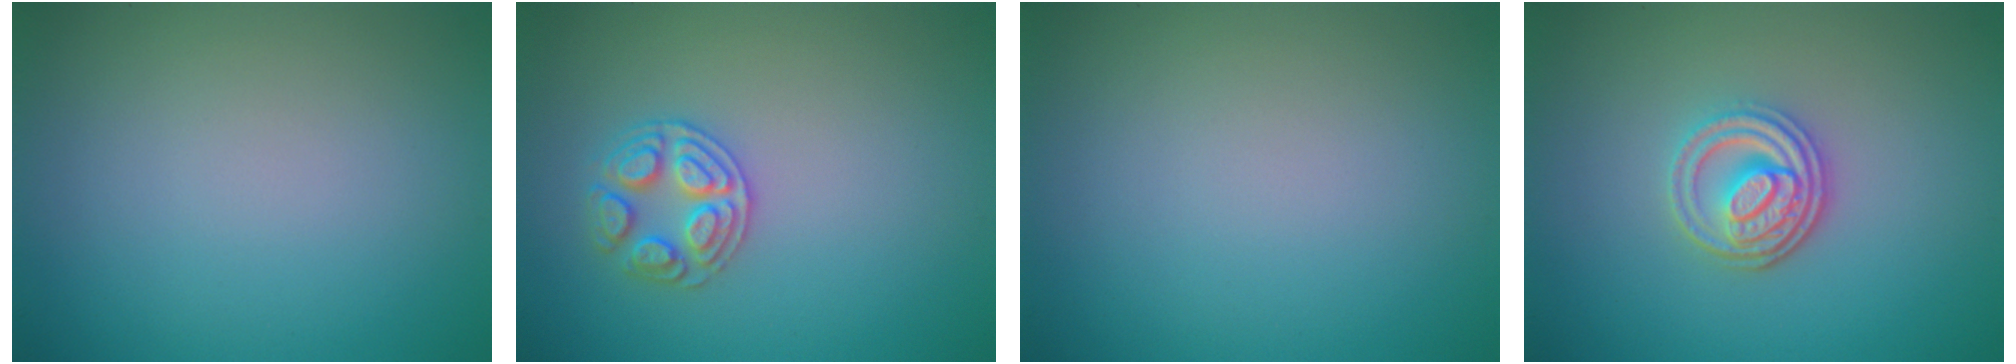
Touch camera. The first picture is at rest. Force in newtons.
{"total": 2.7, "press": 2.7, "slide": 0.3}
{"total": 0.0}
{"total": 3.5, "press": 3.0, "slide": 1.8}